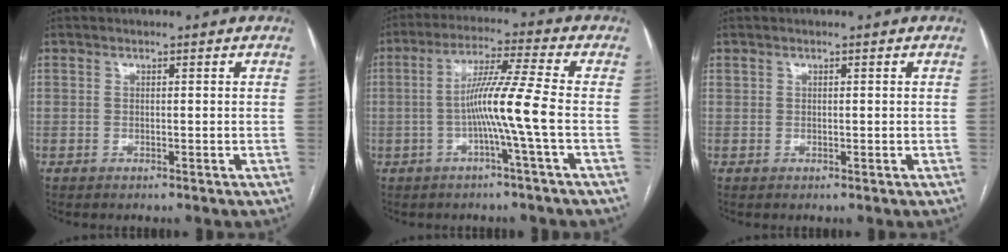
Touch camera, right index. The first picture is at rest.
{"total": 8.9, "force": [-1.9, -1.8, 8.5], "torque": [-0.156, 0.006, -0.037]}
{"total": 0.0}